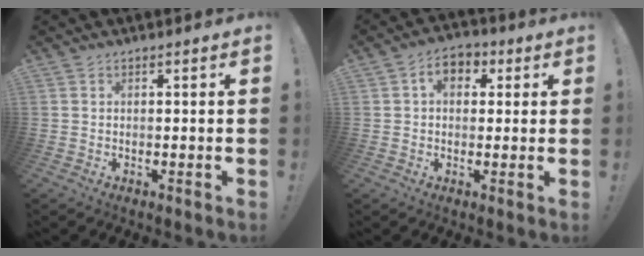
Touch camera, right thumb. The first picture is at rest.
{"total": 7.0, "force": [1.8, 5.2, 4.3], "torque": [-0.058, 0.005, 0.031]}